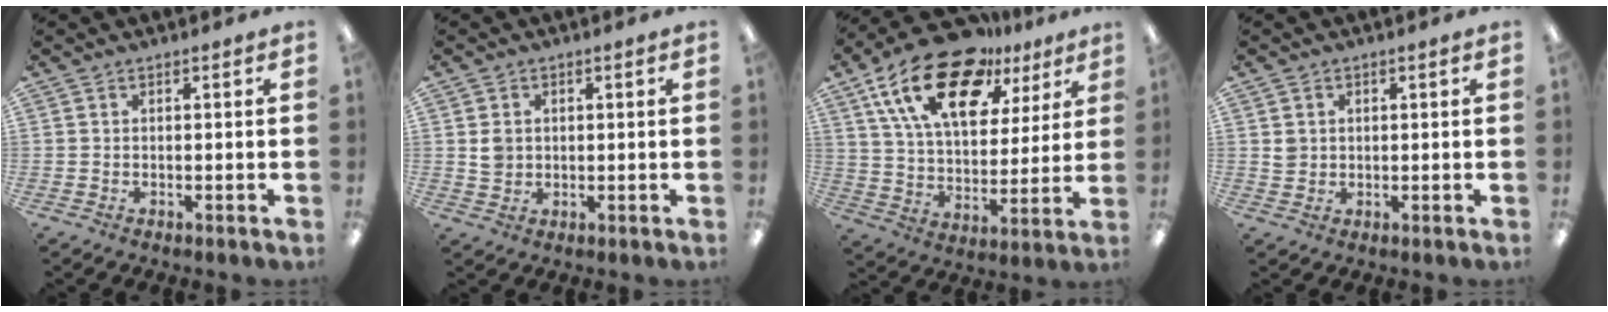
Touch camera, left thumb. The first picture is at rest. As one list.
[{"total": 3.1, "force": [0.7, 2.7, 1.3], "torque": [-0.012, -0.002, 0.009]}, {"total": 21.8, "force": [13.2, 10.9, 13.4], "torque": [-0.243, -0.060, 0.235]}, {"total": 2.2, "force": [0.5, 2.1, 0.7], "torque": [-0.007, 0.000, 0.007]}]